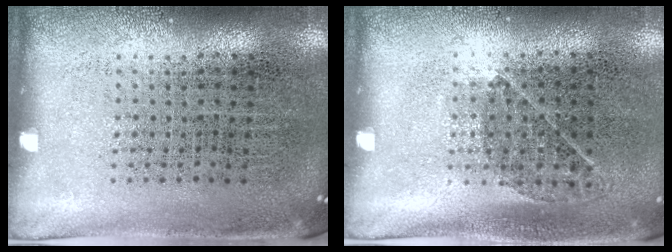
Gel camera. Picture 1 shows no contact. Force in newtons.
{"total": 0.8, "press": 0.7, "slide": 0.4}